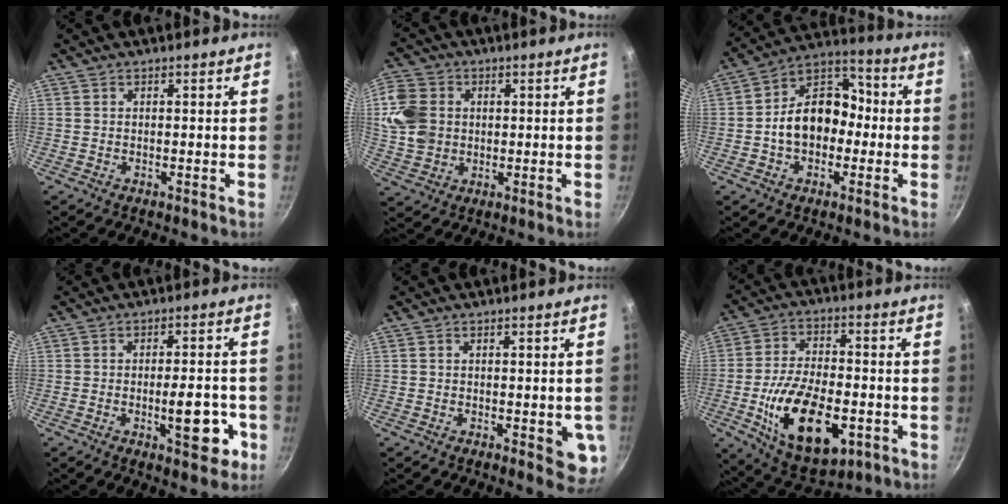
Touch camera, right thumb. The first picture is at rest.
{"total": 10.3, "force": [1.4, 8.6, 5.5], "torque": [-0.086, -0.003, 0.024]}
{"total": 14.4, "force": [-1.6, 10.6, 9.5], "torque": [-0.105, 0.050, -0.042]}
{"total": 9.4, "force": [-3.1, 3.8, 8.1], "torque": [-0.081, 0.016, -0.040]}
{"total": 6.2, "force": [-1.4, 2.5, 5.5], "torque": [-0.046, -0.004, -0.017]}
{"total": 19.8, "force": [-5.7, 10.5, 15.8], "torque": [-0.258, 0.015, -0.087]}